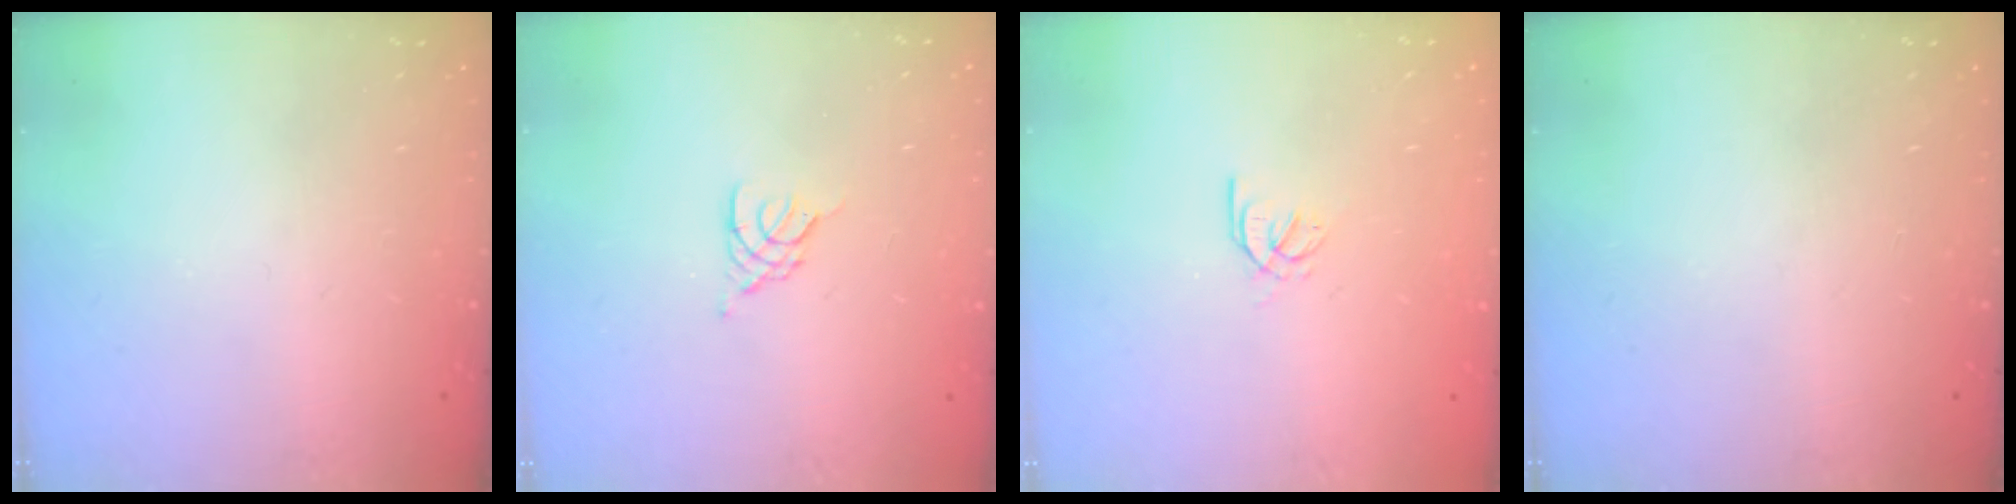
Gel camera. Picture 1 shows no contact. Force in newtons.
{"total": 2.3, "press": 2.3, "slide": 0.5}
{"total": 2.6, "press": 2.5, "slide": 0.6}
{"total": 0.0}